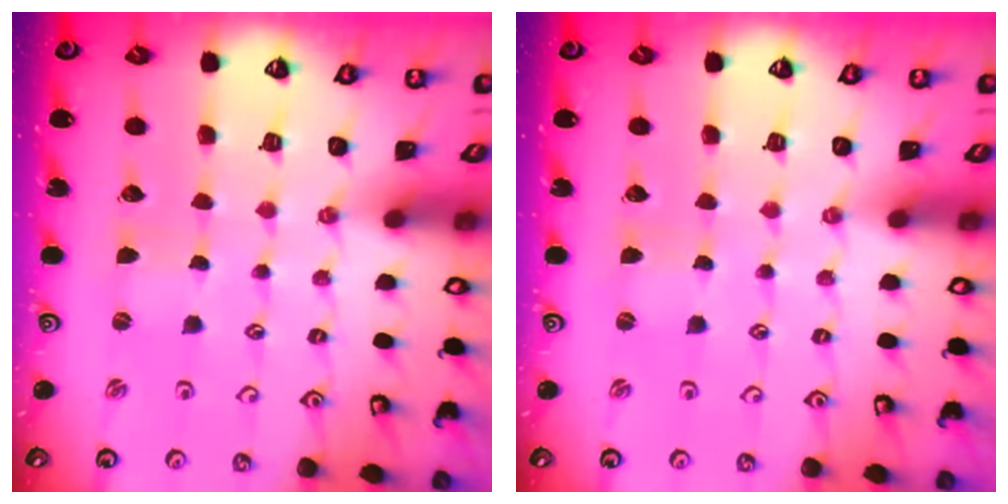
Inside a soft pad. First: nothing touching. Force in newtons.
{"total": 0.0}